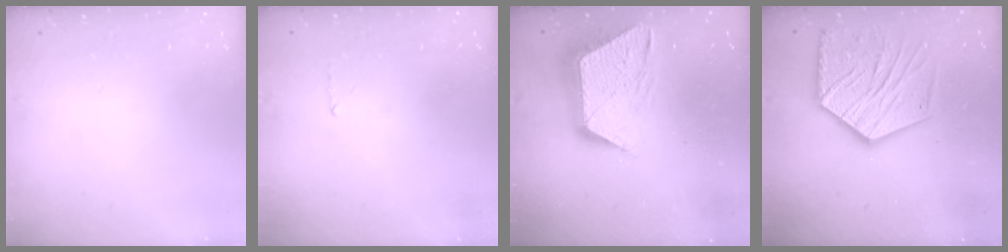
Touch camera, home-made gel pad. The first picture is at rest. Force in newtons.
{"total": 4.5, "press": 4.5, "slide": 0.4}
{"total": 14.1, "press": 14.1, "slide": 0.9}
{"total": 18.2, "press": 18.2, "slide": 1.4}